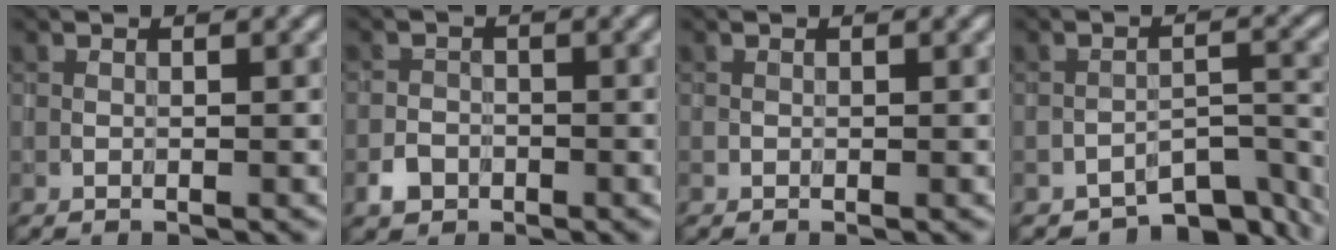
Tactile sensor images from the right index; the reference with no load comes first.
{"total": 1.8, "force": [-1.1, 1.4, 0.3], "torque": [0.002, 0.003, -0.022]}
{"total": 0.0}
{"total": 5.5, "force": [-5.0, 1.6, 1.6], "torque": [-0.012, -0.001, -0.070]}